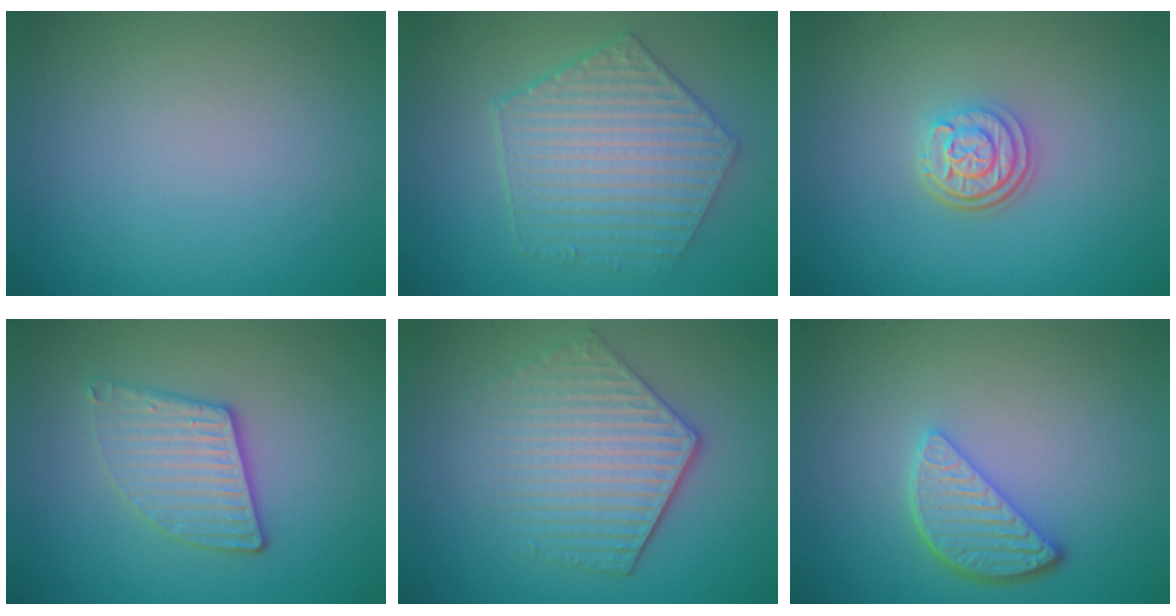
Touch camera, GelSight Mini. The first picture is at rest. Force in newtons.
{"total": 5.9, "press": 4.8, "slide": 3.6}
{"total": 3.1, "press": 2.4, "slide": 1.8}
{"total": 3.4, "press": 3.0, "slide": 1.5}
{"total": 5.3, "press": 4.1, "slide": 3.3}
{"total": 3.5, "press": 2.9, "slide": 2.0}